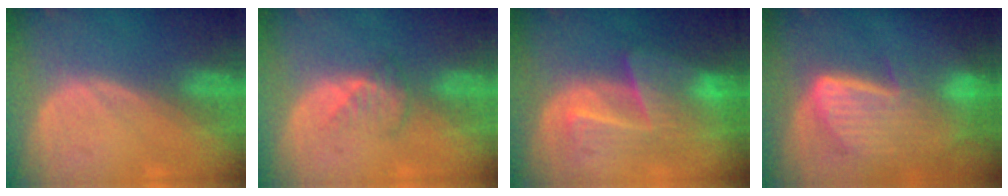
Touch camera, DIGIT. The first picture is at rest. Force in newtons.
{"total": 2.6, "press": 2.6, "slide": 0.4}
{"total": 7.1, "press": 7.1, "slide": 0.3}
{"total": 9.3, "press": 8.1, "slide": 4.6}